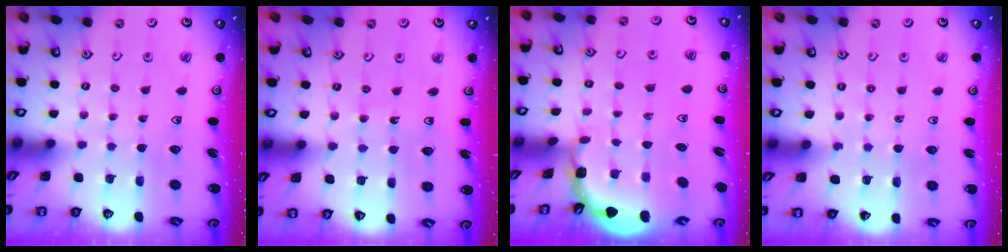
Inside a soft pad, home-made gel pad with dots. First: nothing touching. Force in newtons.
{"total": 6.6, "press": 6.2, "slide": 2.2}
{"total": 1.6, "press": 1.6, "slide": 0.1}
{"total": 5.7, "press": 5.6, "slide": 0.8}